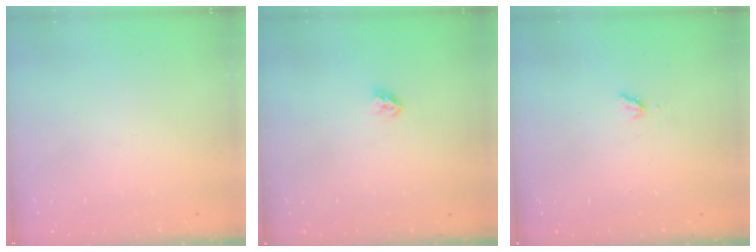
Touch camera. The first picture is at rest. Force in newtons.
{"total": 2.3, "press": 2.3, "slide": 0.1}
{"total": 4.4, "press": 4.4, "slide": 0.3}